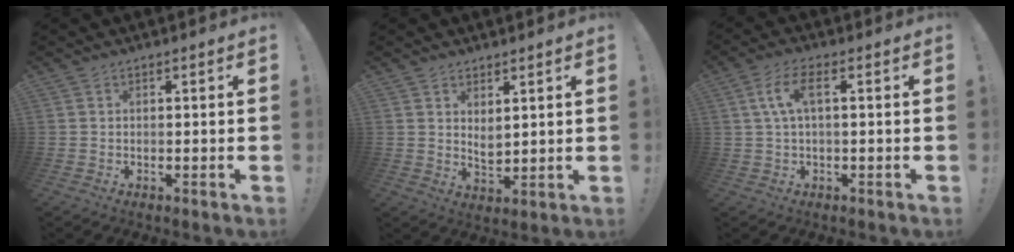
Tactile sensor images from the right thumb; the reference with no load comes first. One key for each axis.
{"total": 4.0, "fx": 2.8, "fy": 1.9, "fz": 2.1, "tx": -0.026, "ty": -0.022, "tz": 0.050}
{"total": 6.9, "fx": 1.0, "fy": 2.3, "fz": 6.4, "tx": -0.131, "ty": 0.005, "tz": 0.016}